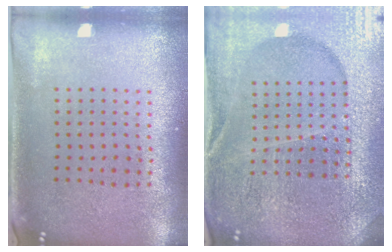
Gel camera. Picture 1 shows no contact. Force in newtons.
{"total": 5.2, "press": 4.8, "slide": 2.2}